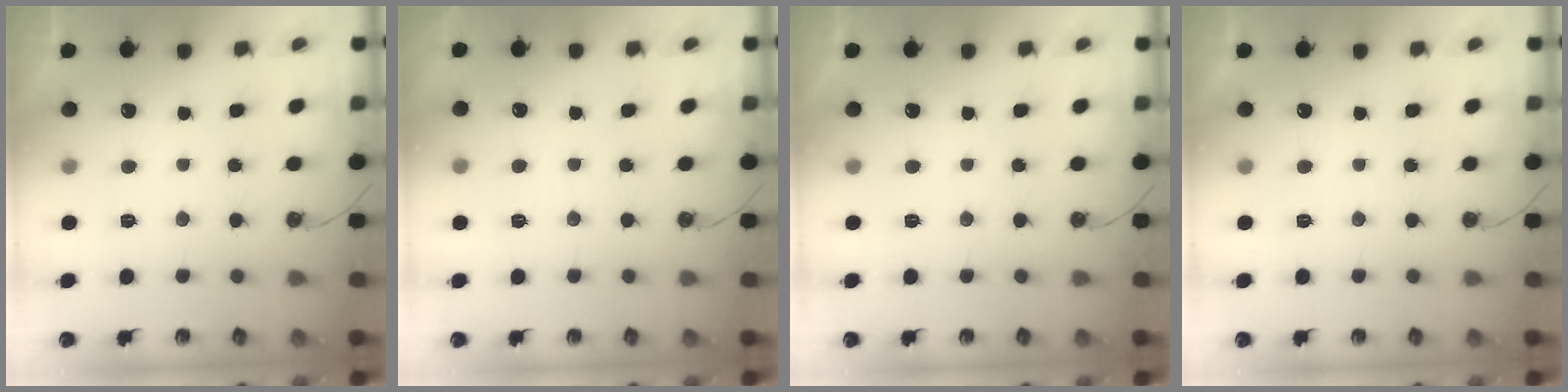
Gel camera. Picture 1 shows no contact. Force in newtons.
{"total": 3.5, "press": 3.5, "slide": 0.6}
{"total": 0.0}
{"total": 0.0}